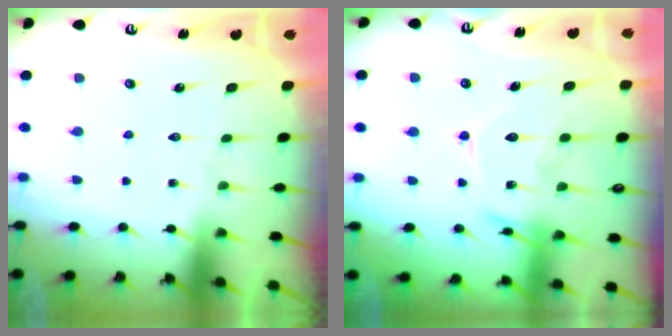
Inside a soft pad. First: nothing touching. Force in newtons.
{"total": 14.9, "press": 14.8, "slide": 1.2}